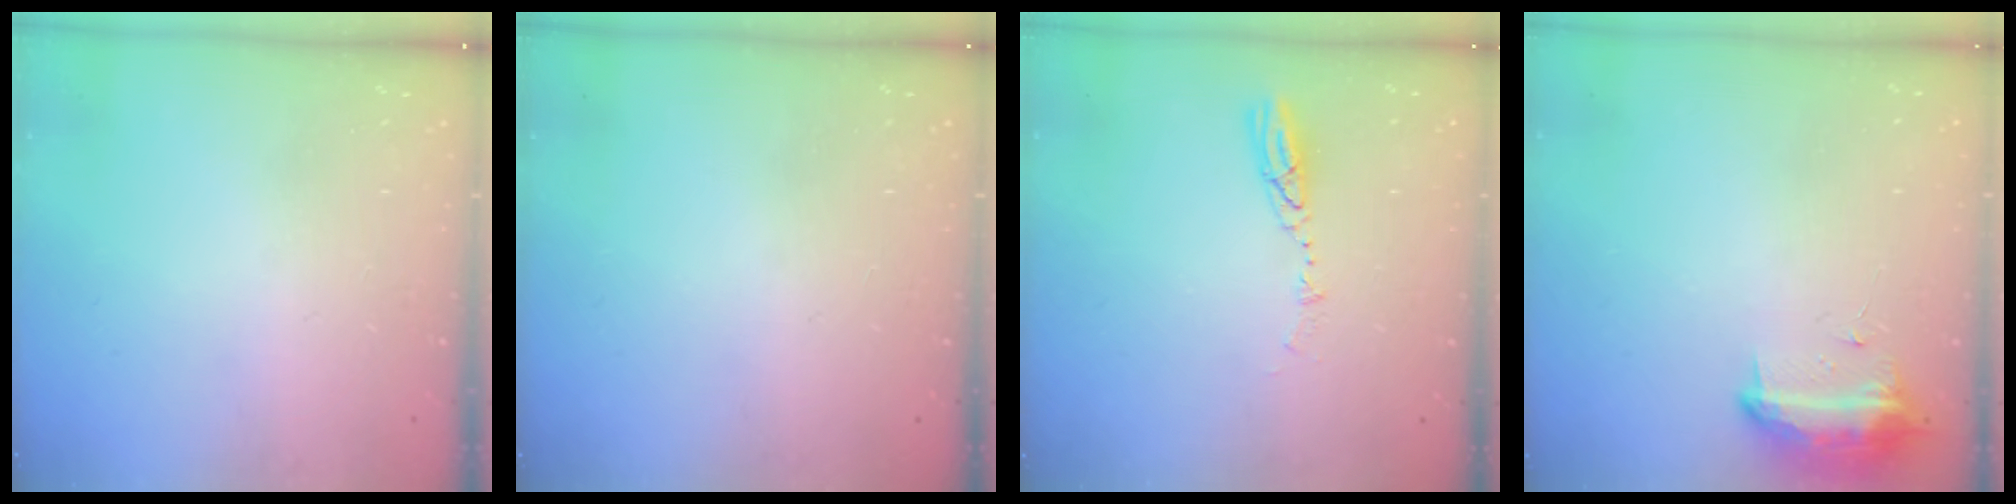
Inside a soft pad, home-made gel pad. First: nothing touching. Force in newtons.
{"total": 0.0}
{"total": 4.3, "press": 4.3, "slide": 0.4}
{"total": 10.7, "press": 10.6, "slide": 0.7}